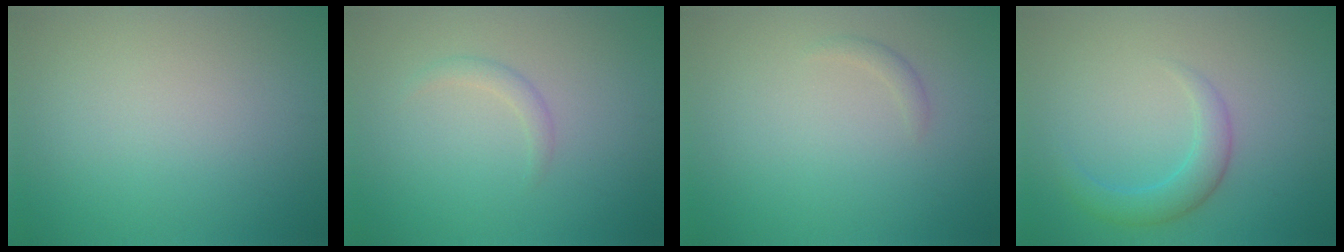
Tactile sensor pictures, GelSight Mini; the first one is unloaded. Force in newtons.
{"total": 1.2, "press": 1.2, "slide": 0.1}
{"total": 0.8, "press": 0.8, "slide": 0.1}
{"total": 2.8, "press": 2.8, "slide": 0.1}